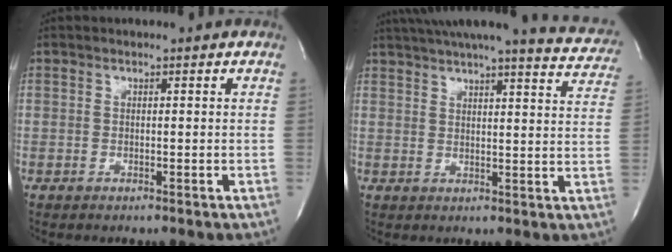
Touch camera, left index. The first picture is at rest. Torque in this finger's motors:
{"motor_torque": [1.05, -1.09, 0.36, 0.03]}